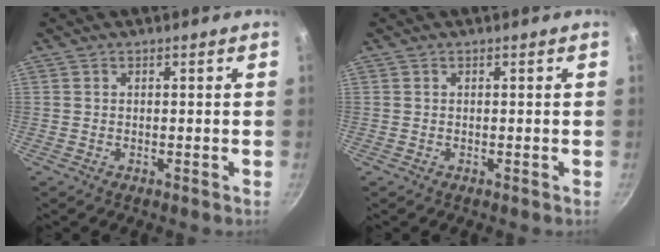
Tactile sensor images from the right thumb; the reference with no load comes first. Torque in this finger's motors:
{"motor_torque": [-0.01, 0.01, -0.24, 0.24, 0.00]}